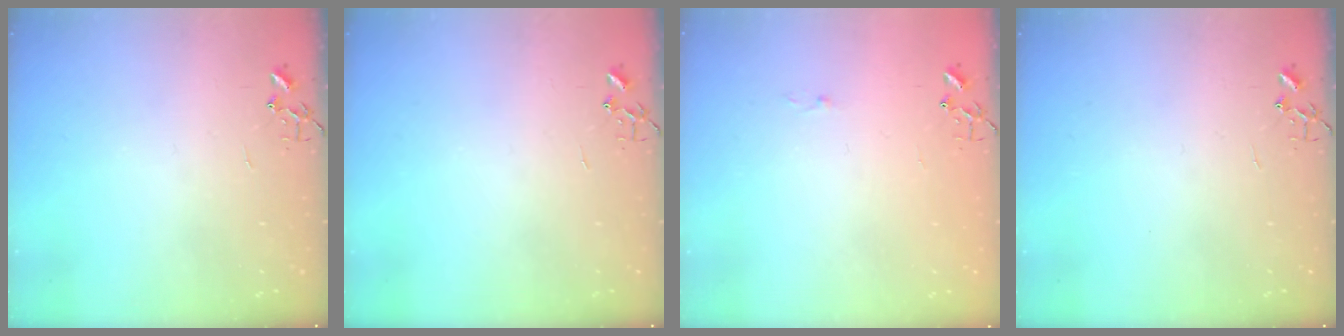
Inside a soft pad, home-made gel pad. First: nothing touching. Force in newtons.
{"total": 0.0}
{"total": 2.6, "press": 2.6, "slide": 0.4}
{"total": 0.0}